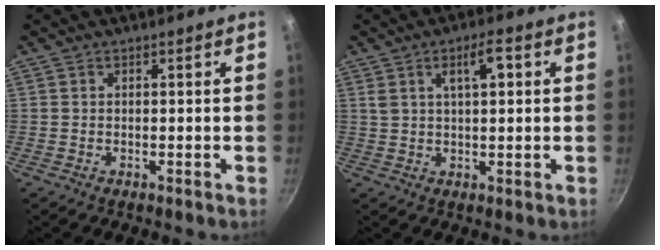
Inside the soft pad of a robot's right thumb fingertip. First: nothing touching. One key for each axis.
{"total": 5.5, "fx": 1.8, "fy": 1.8, "fz": 4.8, "tx": -0.073, "ty": 0.008, "tz": 0.033}